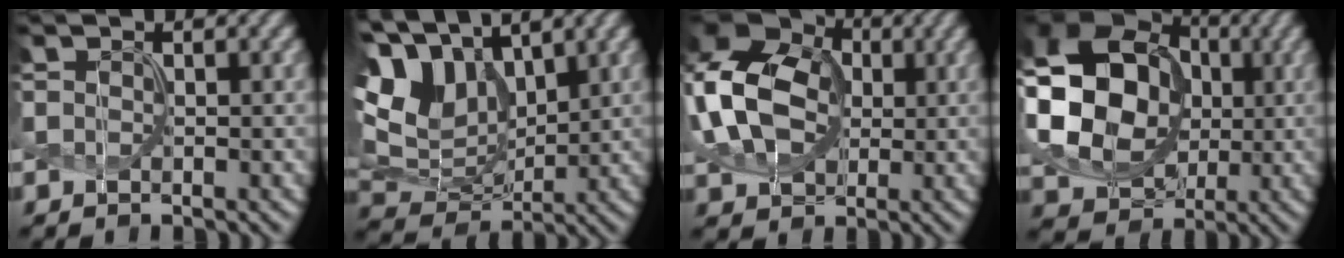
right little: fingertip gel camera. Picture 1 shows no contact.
{"total": 9.5, "force": [4.3, 5.9, 6.0], "torque": [-0.158, 0.009, 0.082]}
{"total": 14.3, "force": [1.9, 11.2, 8.8], "torque": [-0.211, 0.018, 0.032]}
{"total": 14.0, "force": [0.6, 11.5, 8.1], "torque": [-0.194, 0.008, 0.001]}